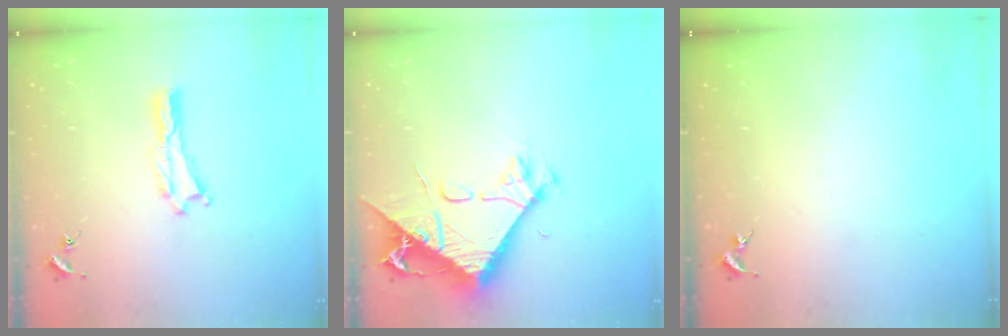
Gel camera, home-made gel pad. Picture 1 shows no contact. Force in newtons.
{"total": 10.1, "press": 10.0, "slide": 1.2}
{"total": 0.0}